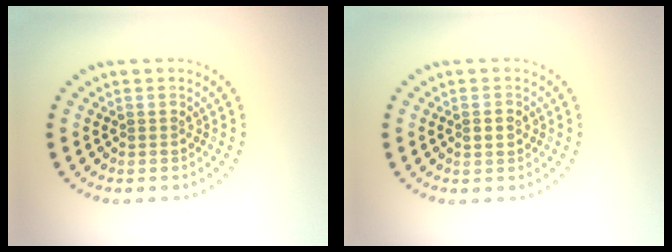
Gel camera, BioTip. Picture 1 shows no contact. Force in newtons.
{"total": 1.0, "press": 1.0, "slide": 0.1}